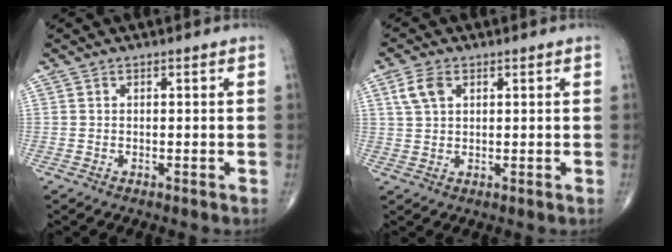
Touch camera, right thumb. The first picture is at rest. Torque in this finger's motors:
{"motor_torque": [-0.12, 0.14, 0.02, -0.03, 0.02]}